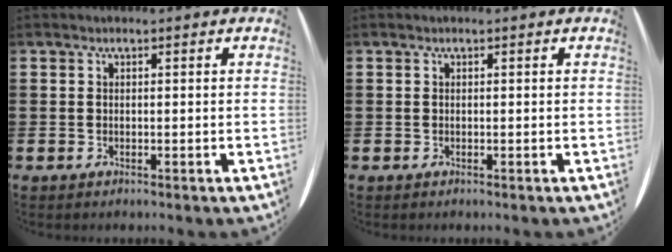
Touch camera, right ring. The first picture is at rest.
{"total": 0.0}